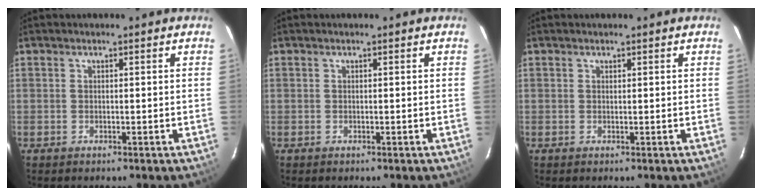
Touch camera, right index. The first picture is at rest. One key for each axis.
{"total": 0.0}
{"total": 0.0}